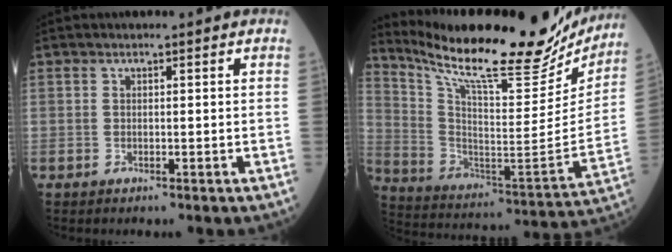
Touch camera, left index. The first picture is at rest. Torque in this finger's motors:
{"motor_torque": [0.99, -1.15, 0.36, 0.09]}